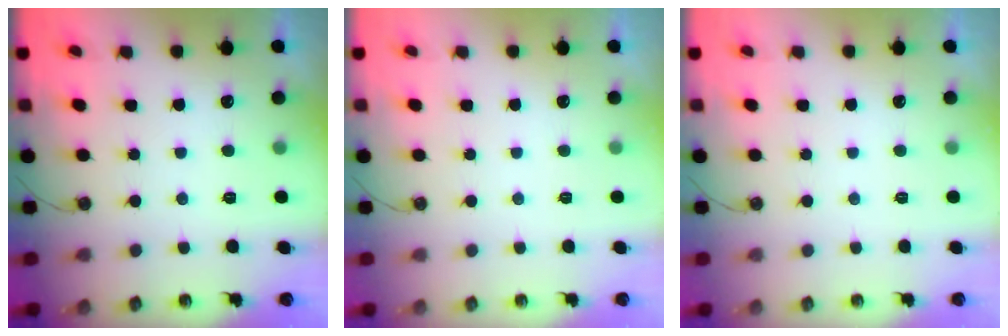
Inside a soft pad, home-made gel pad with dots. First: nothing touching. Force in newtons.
{"total": 0.0}
{"total": 0.0}